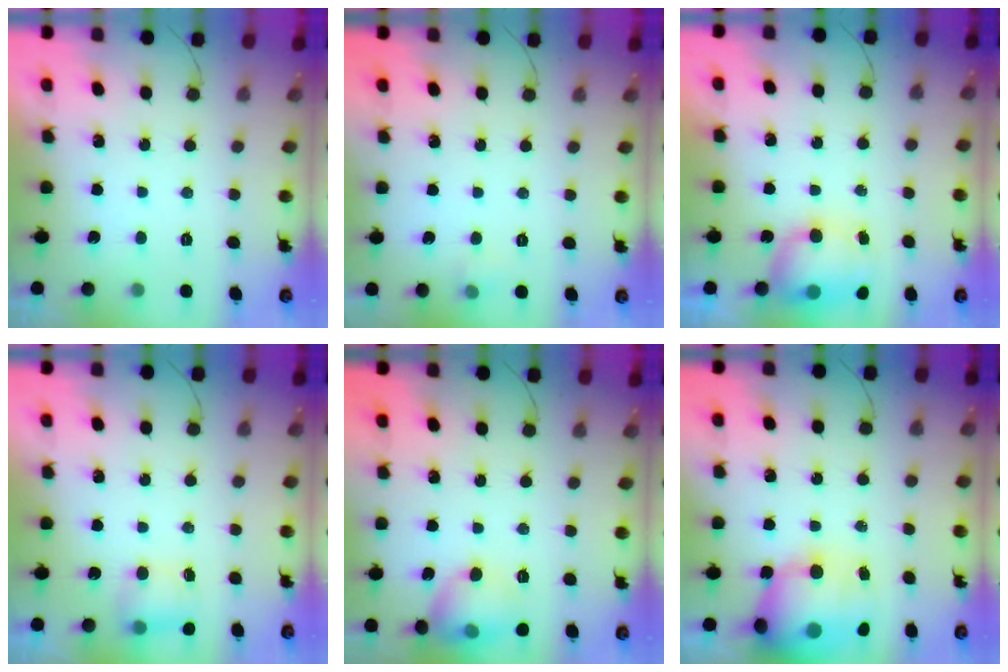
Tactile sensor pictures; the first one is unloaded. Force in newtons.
{"total": 7.7, "press": 3.2, "slide": 7.0}
{"total": 11.3, "press": 8.5, "slide": 7.5}
{"total": 4.6, "press": 4.5, "slide": 0.8}
{"total": 11.4, "press": 11.3, "slide": 1.7}
{"total": 17.2, "press": 16.7, "slide": 4.2}